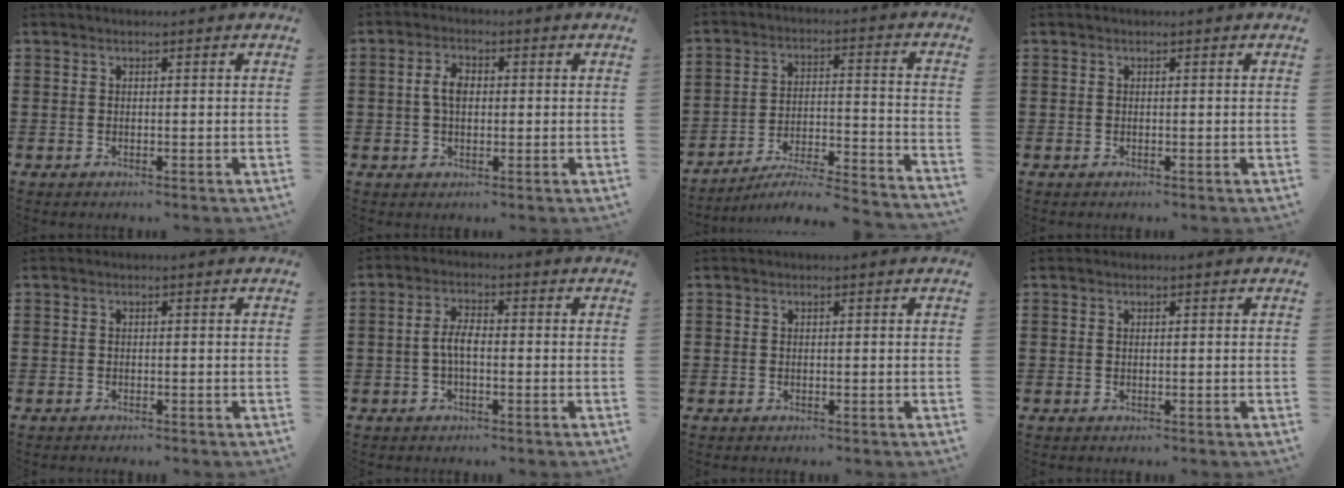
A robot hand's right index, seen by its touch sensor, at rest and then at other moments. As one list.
[{"total": 3.7, "force": [0.0, 2.0, 3.1], "torque": [-0.070, 0.008, -0.005]}, {"total": 4.7, "force": [-4.4, -0.1, 1.7], "torque": [-0.032, -0.016, -0.092]}, {"total": 0.0}, {"total": 0.7, "force": [-0.7, -0.1, -0.1], "torque": [0.001, -0.002, -0.014]}, {"total": 3.6, "force": [-0.9, 1.2, 3.2], "torque": [-0.081, -0.002, -0.025]}, {"total": 0.0}, {"total": 0.0}]